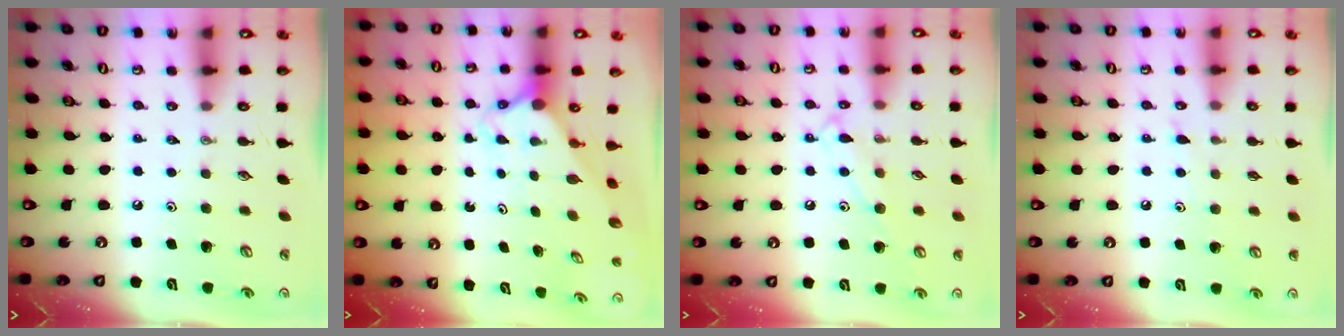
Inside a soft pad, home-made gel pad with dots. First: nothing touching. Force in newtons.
{"total": 2.7, "press": 2.7, "slide": 0.2}
{"total": 9.7, "press": 9.7, "slide": 0.8}
{"total": 7.9, "press": 7.9, "slide": 0.6}